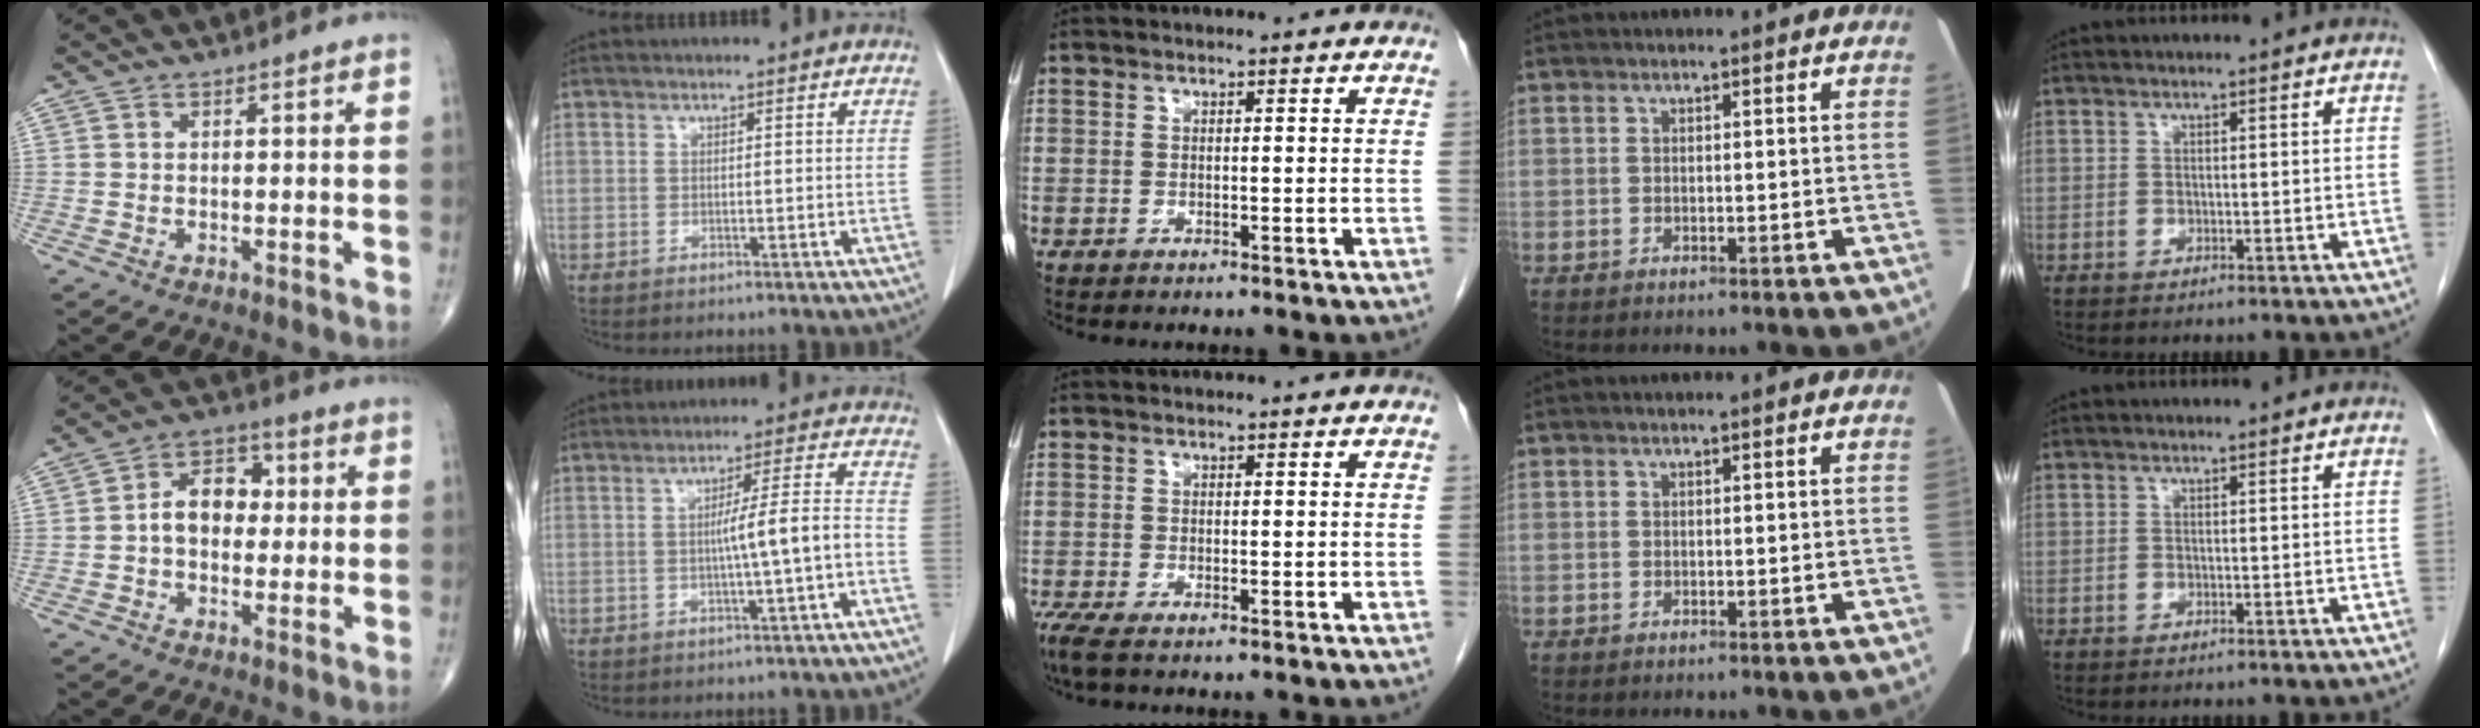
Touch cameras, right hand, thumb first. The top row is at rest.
{"thumb": {"total": 8.4, "force": [0.1, 6.1, 5.8], "torque": [-0.068, 0.026, -0.009]}, "index": {"total": 6.3, "force": [-1.7, -0.5, 6.0], "torque": [-0.092, 0.014, -0.023]}, "middle": {"total": 2.8, "force": [-1.9, 0.6, 1.9], "torque": [-0.043, -0.011, -0.038]}}